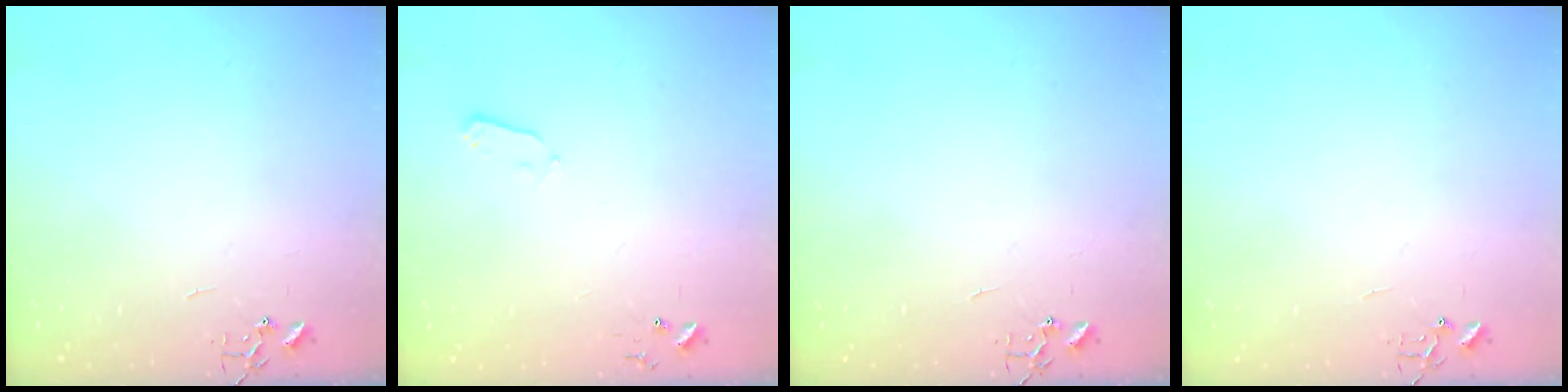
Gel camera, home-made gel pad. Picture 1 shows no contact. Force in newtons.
{"total": 2.7, "press": 2.6, "slide": 0.4}
{"total": 0.0}
{"total": 6.4, "press": 6.4, "slide": 0.6}